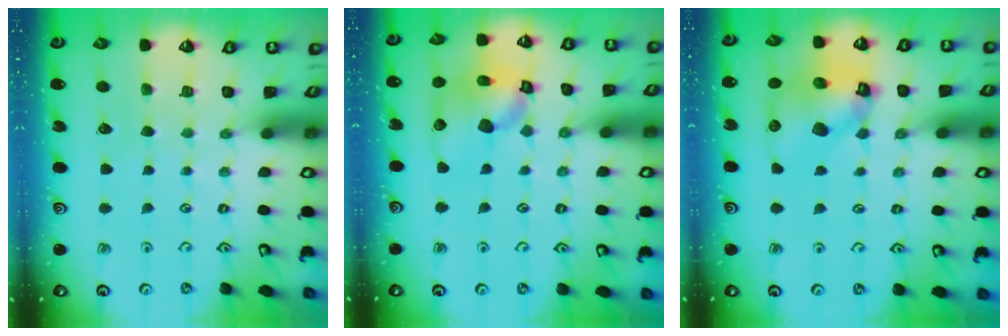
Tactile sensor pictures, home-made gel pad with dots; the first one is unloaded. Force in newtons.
{"total": 16.8, "press": 16.6, "slide": 2.5}
{"total": 11.2, "press": 11.2, "slide": 0.9}